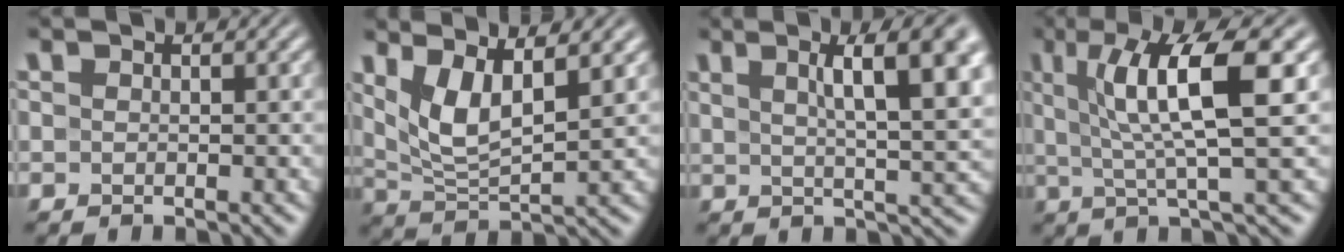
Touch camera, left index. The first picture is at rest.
{"total": 5.0, "force": [2.3, 1.6, 4.1], "torque": [-0.091, -0.008, 0.052]}
{"total": 9.2, "force": [3.4, 2.5, 8.2], "torque": [-0.099, 0.014, 0.052]}
{"total": 8.2, "force": [2.0, 1.6, 7.8], "torque": [-0.125, 0.002, 0.033]}